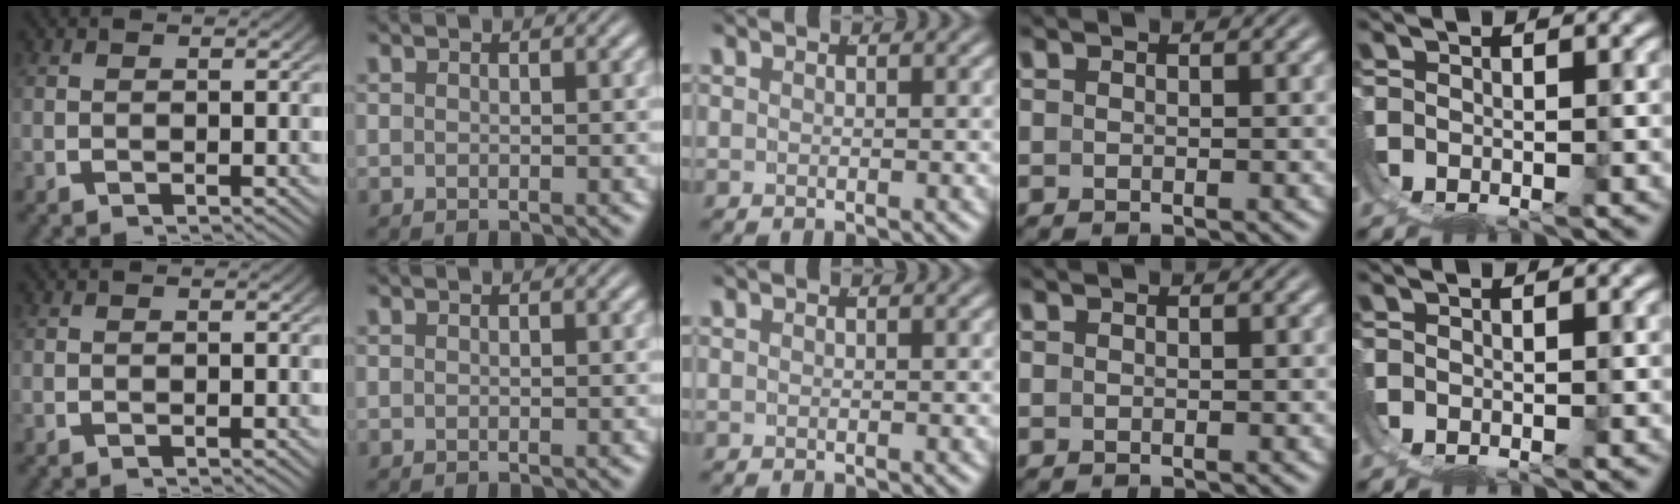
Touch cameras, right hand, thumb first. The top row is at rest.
{}